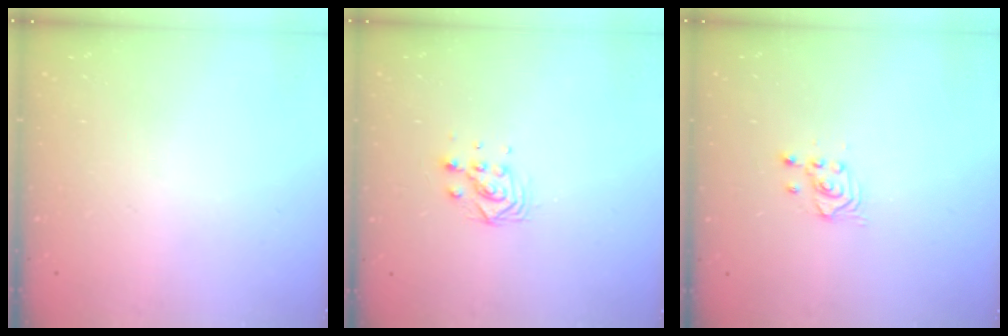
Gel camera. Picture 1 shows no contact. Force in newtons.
{"total": 5.7, "press": 5.7, "slide": 0.2}
{"total": 2.7, "press": 2.7, "slide": 0.3}